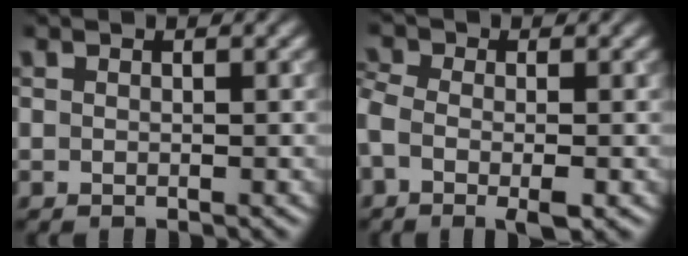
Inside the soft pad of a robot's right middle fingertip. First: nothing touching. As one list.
[{"total": 4.4, "force": [-1.7, 2.2, 3.5], "torque": [-0.083, -0.005, -0.035]}]